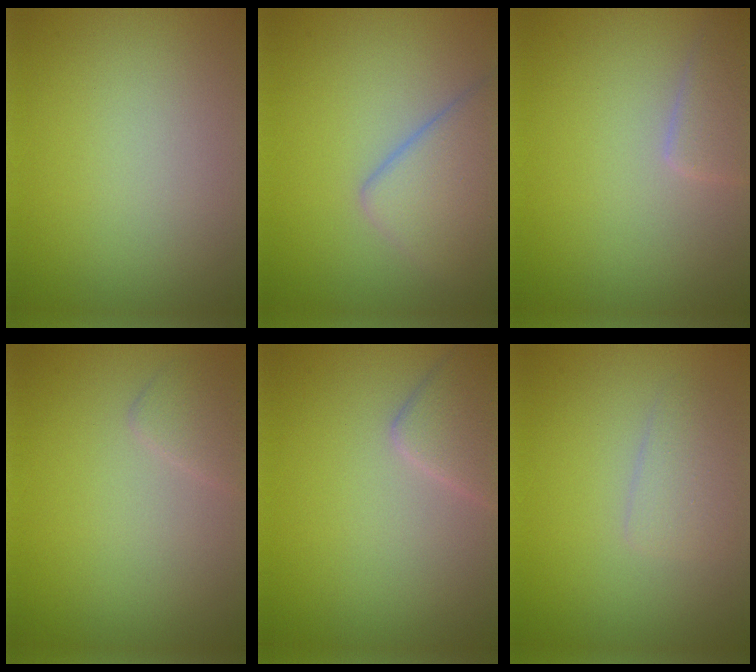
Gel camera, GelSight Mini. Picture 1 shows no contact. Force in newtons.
{"total": 4.9, "press": 4.9, "slide": 0.2}
{"total": 2.4, "press": 2.4, "slide": 0.1}
{"total": 1.4, "press": 1.4, "slide": 0.1}
{"total": 2.9, "press": 2.9, "slide": 0.1}
{"total": 1.9, "press": 1.9, "slide": 0.0}